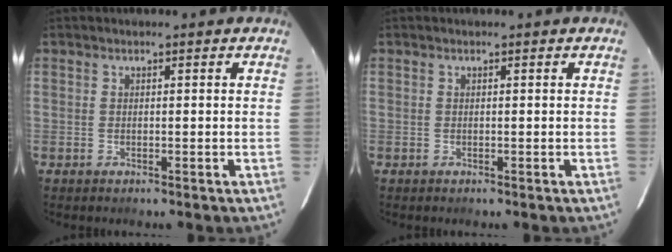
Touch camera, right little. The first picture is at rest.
{"total": 0.0}